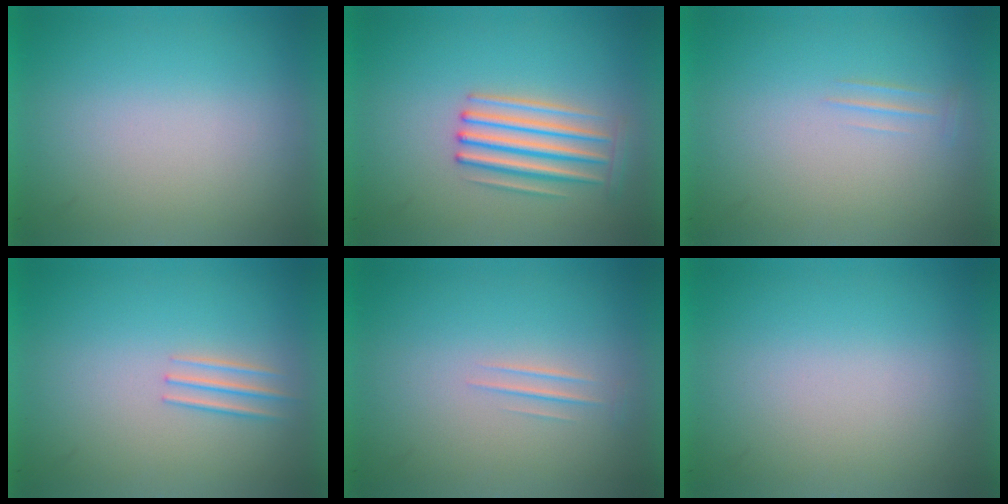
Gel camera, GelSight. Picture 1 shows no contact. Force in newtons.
{"total": 3.2}
{"total": 2.0}
{"total": 1.8}
{"total": 1.1}
{"total": 1.0}